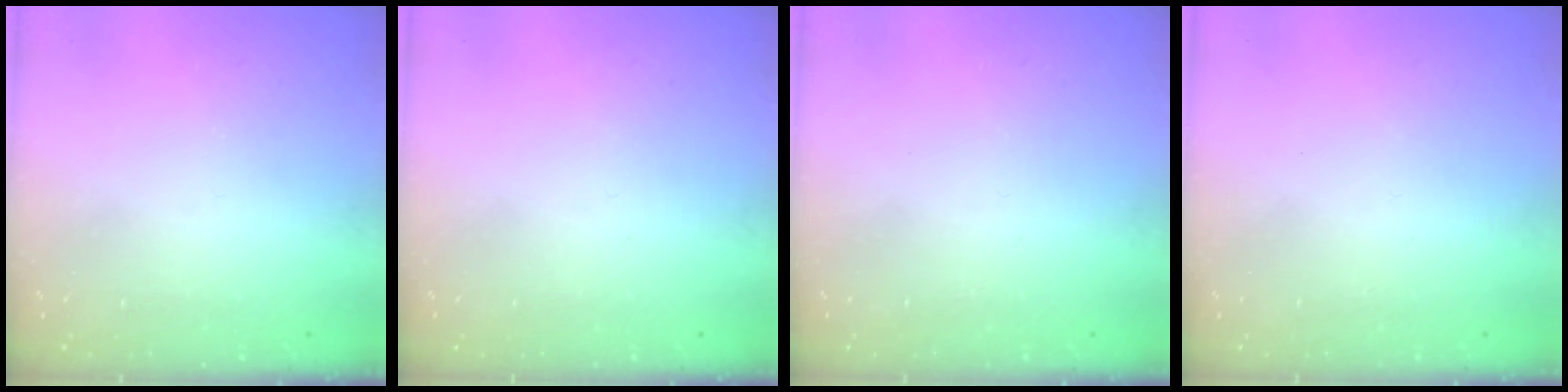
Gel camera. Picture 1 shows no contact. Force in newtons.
{"total": 0.0}
{"total": 1.8, "press": 1.7, "slide": 0.1}
{"total": 1.6, "press": 1.6, "slide": 0.1}